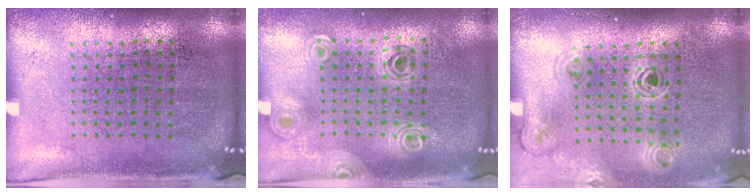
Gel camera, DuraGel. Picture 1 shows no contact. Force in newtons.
{"total": 0.8, "press": 0.8, "slide": 0.1}
{"total": 1.1, "press": 1.1, "slide": 0.1}